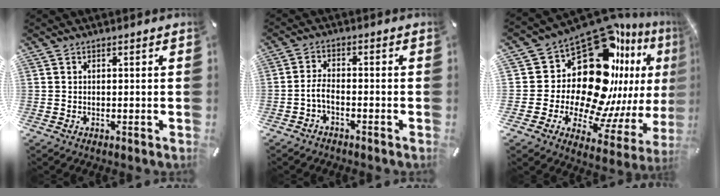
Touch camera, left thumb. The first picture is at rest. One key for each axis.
{"total": 3.6, "fx": -2.1, "fy": 1.4, "fz": 2.5, "tx": -0.063, "ty": 0.005, "tz": -0.044}
{"total": 28.5, "fx": 11.3, "fy": 16.8, "fz": 20.1, "tx": -0.346, "ty": -0.138, "tz": 0.218}